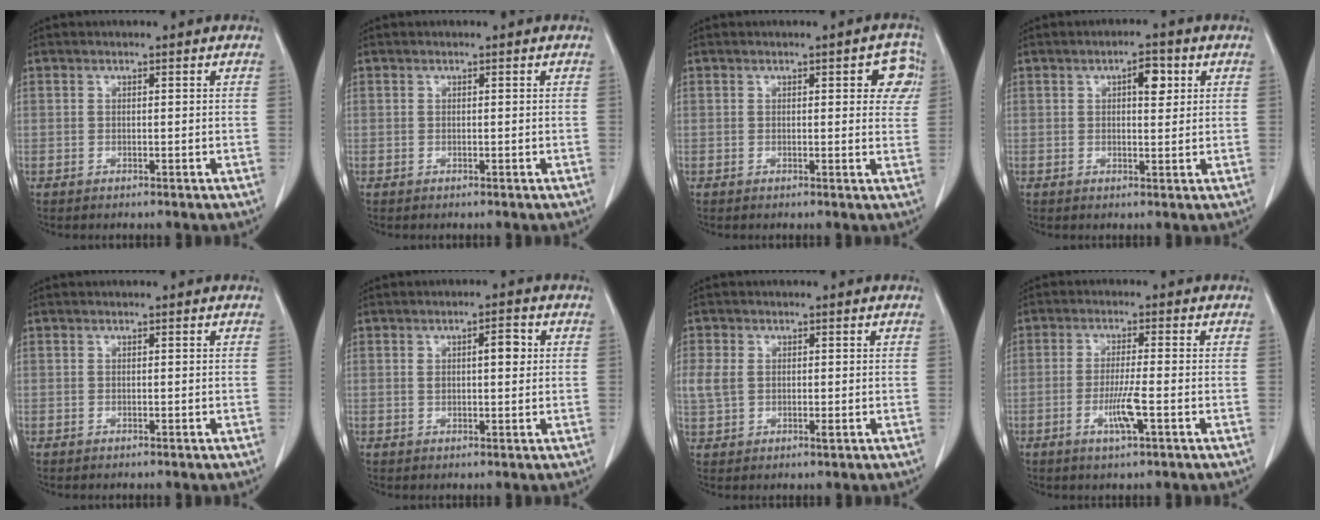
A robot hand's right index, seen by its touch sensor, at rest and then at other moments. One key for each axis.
{"total": 0.0}
{"total": 4.7, "fx": 1.5, "fy": 1.8, "fz": 4.0, "tx": -0.030, "ty": 0.007, "tz": 0.009}
{"total": 3.7, "fx": 1.3, "fy": 1.4, "fz": 3.1, "tx": -0.048, "ty": 0.003, "tz": 0.017}
{"total": 0.0}
{"total": 2.9, "fx": 1.0, "fy": 1.0, "fz": 2.6, "tx": -0.038, "ty": 0.004, "tz": 0.016}
{"total": 4.3, "fx": 0.4, "fy": 2.8, "fz": 3.2, "tx": -0.079, "ty": 0.003, "tz": 0.014}
{"total": 5.0, "fx": -1.7, "fy": 0.0, "fz": 4.7, "tx": -0.090, "ty": -0.010, "tz": -0.032}